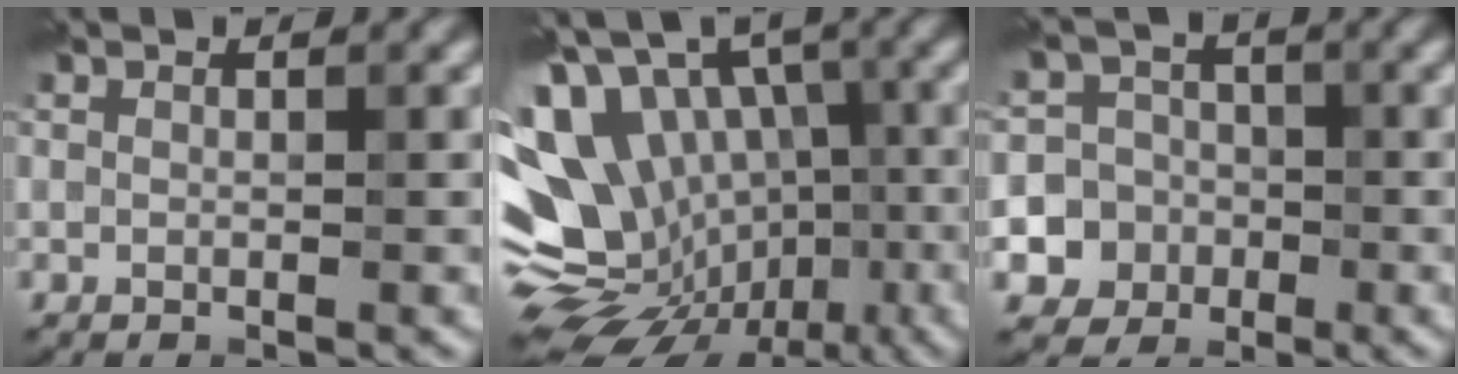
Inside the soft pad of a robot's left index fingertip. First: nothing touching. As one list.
[{"total": 16.1, "force": [-3.2, 12.9, 9.0], "torque": [-0.176, -0.001, -0.032]}, {"total": 10.1, "force": [-3.4, 9.4, 1.5], "torque": [-0.034, -0.018, -0.080]}]